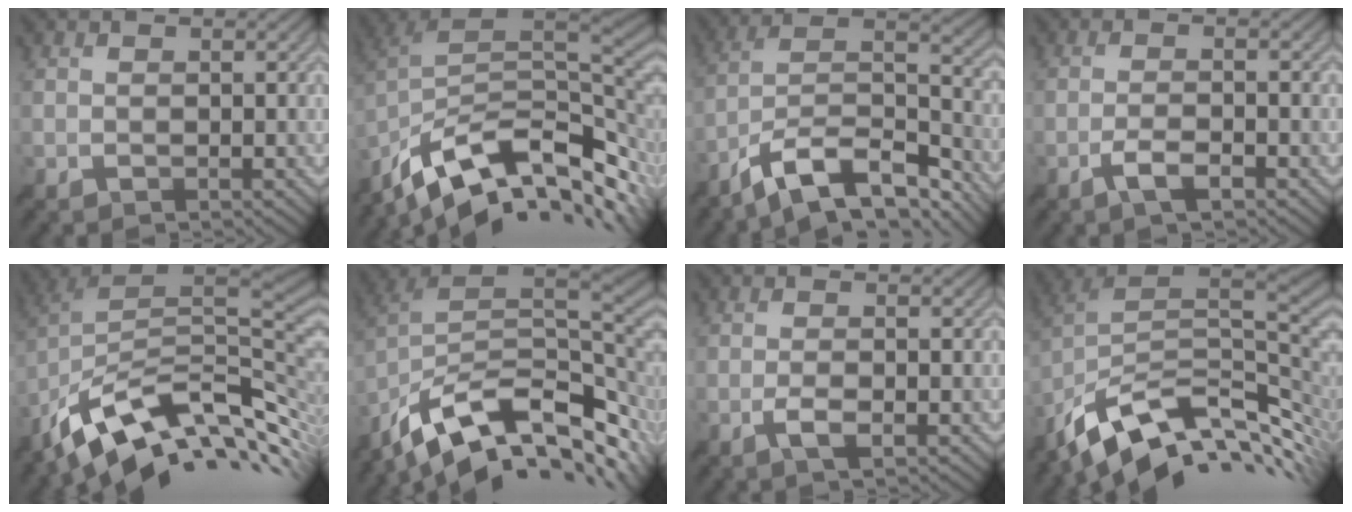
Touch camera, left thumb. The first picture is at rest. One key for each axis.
{"total": 13.9, "fx": -6.9, "fy": 6.2, "fz": 10.4, "tx": -0.216, "ty": -0.008, "tz": -0.115}
{"total": 14.2, "fx": -10.3, "fy": 4.7, "fz": 8.6, "tx": -0.177, "ty": -0.001, "tz": -0.179}
{"total": 3.3, "fx": -1.9, "fy": 0.8, "fz": 2.5, "tx": -0.050, "ty": 0.005, "tz": -0.041}
{"total": 13.0, "fx": -5.4, "fy": 5.7, "fz": 10.4, "tx": -0.212, "ty": -0.008, "tz": -0.091}
{"total": 14.5, "fx": -6.7, "fy": 6.8, "fz": 10.9, "tx": -0.224, "ty": -0.012, "tz": -0.107}
{"total": 2.5, "fx": -1.1, "fy": 0.7, "fz": 2.2, "tx": -0.040, "ty": 0.004, "tz": -0.022}
{"total": 13.0, "fx": -4.7, "fy": 6.3, "fz": 10.4, "tx": -0.210, "ty": -0.016, "tz": -0.074}